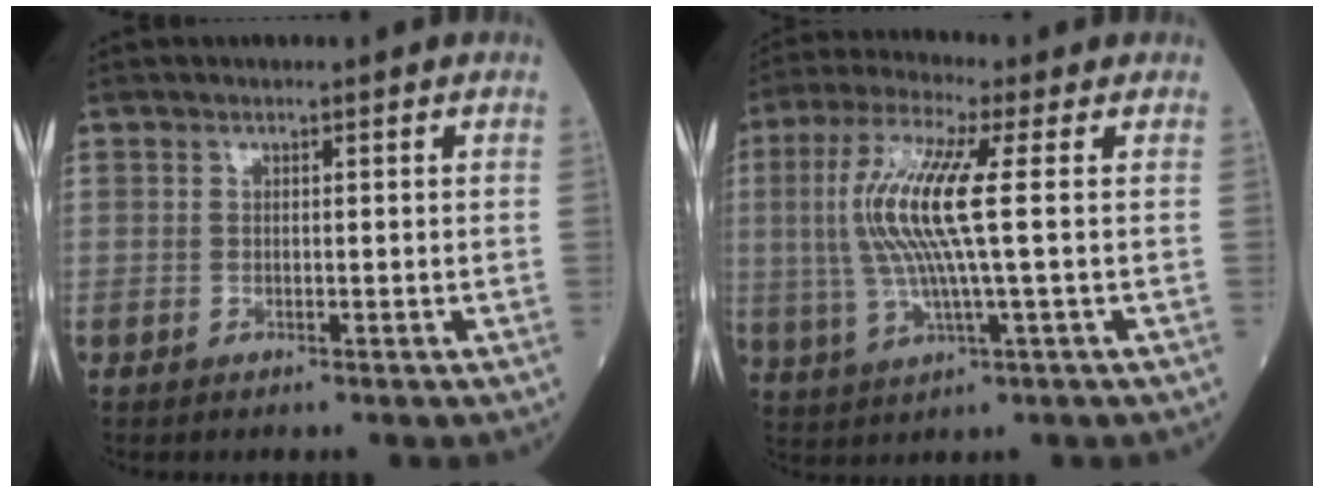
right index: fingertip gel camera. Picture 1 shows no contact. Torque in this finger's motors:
{"motor_torque": [1.74, 0.40, 0.70, 0.21]}